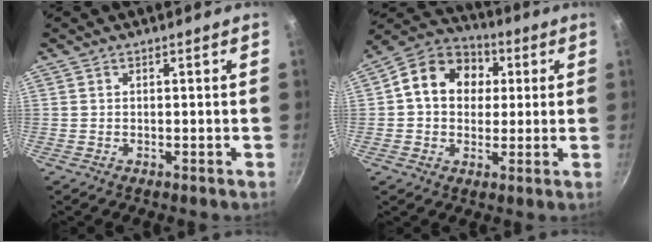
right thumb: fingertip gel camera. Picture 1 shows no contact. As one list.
[{"total": 13.8, "force": [2.8, 11.1, 7.8], "torque": [-0.101, 0.020, 0.026]}]